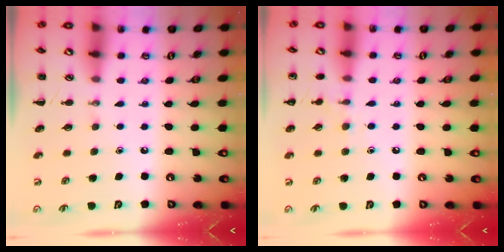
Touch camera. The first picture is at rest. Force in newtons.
{"total": 6.7, "press": 6.4, "slide": 1.9}